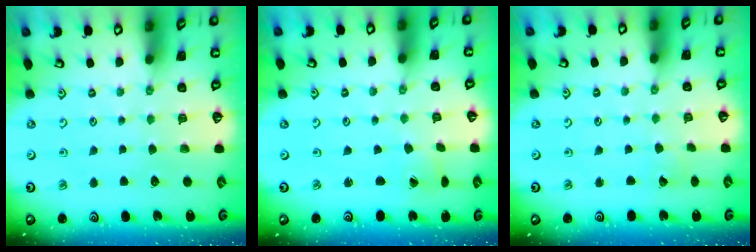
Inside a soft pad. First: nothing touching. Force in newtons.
{"total": 0.5, "press": 0.5, "slide": 0.1}
{"total": 1.4, "press": 1.4, "slide": 0.0}